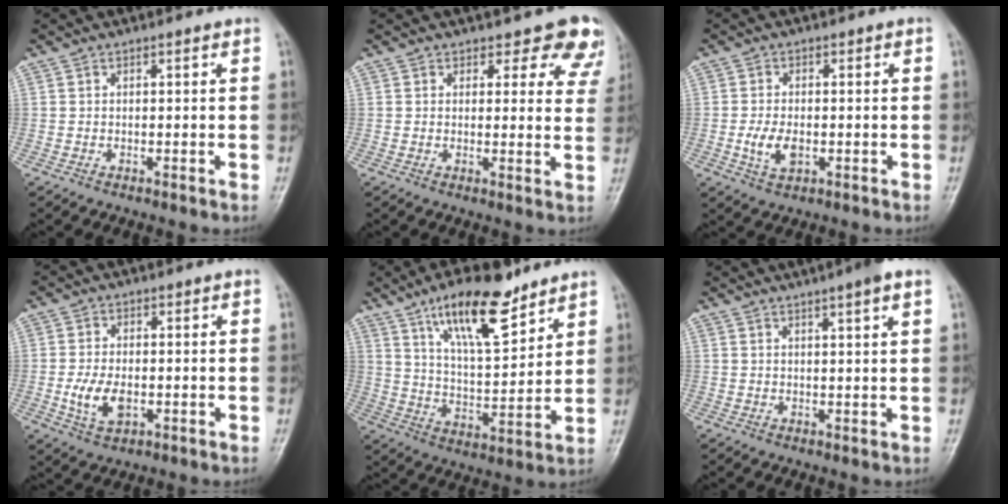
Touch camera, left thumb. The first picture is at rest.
{"total": 8.6, "force": [7.4, 4.2, 1.4], "torque": [0.044, -0.039, 0.053]}
{"total": 5.0, "force": [-1.1, 3.0, 3.8], "torque": [-0.071, 0.001, -0.018]}
{"total": 6.2, "force": [-1.3, 3.8, 4.8], "torque": [-0.091, -0.001, -0.020]}
{"total": 15.6, "force": [10.2, 5.2, 10.5], "torque": [-0.150, -0.057, 0.182]}
{"total": 5.6, "force": [3.7, 0.3, 4.2], "torque": [-0.057, 0.009, 0.054]}